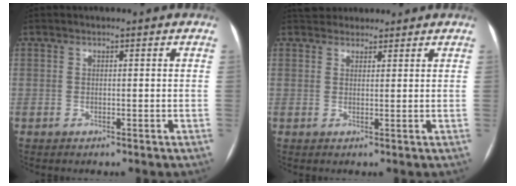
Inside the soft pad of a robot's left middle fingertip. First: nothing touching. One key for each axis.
{"total": 4.2, "fx": 3.8, "fy": 1.8, "fz": 0.6, "tx": -0.003, "ty": 0.029, "tz": 0.061}